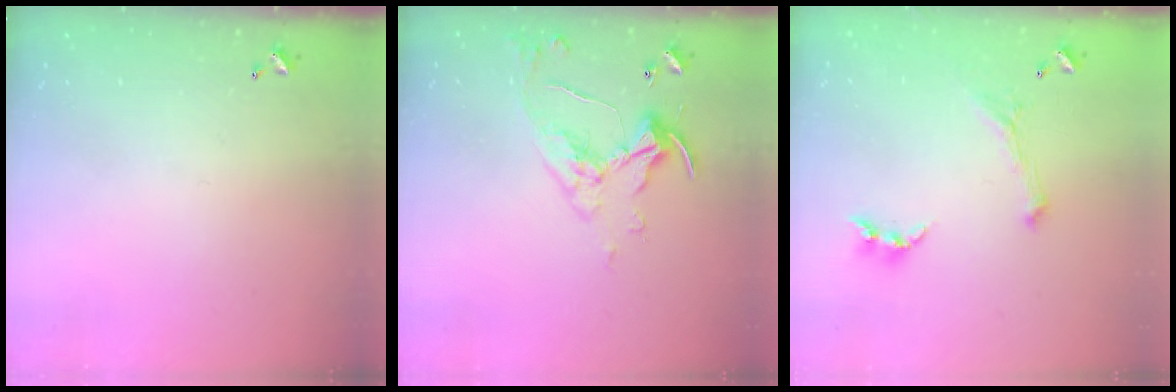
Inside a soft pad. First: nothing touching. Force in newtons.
{"total": 7.3, "press": 7.2, "slide": 1.4}
{"total": 1.6, "press": 1.5, "slide": 0.4}